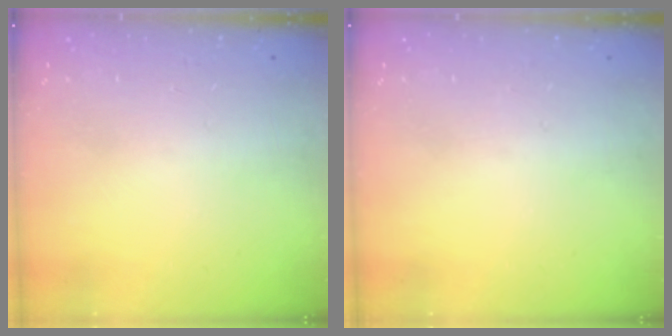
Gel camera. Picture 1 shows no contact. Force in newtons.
{"total": 0.0}